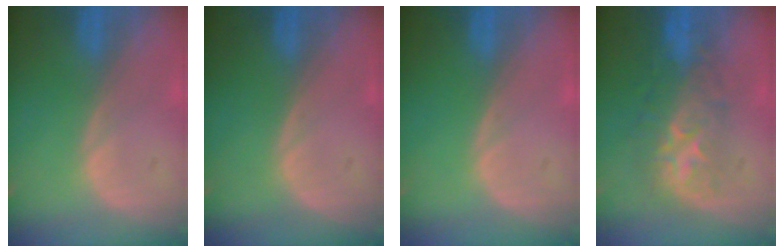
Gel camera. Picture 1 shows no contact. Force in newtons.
{"total": 0.0}
{"total": 0.0}
{"total": 8.0, "press": 7.8, "slide": 2.1}